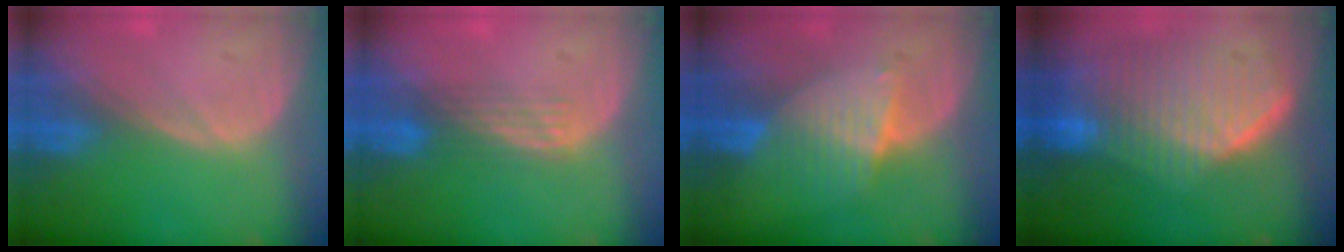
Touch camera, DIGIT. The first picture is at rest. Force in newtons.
{"total": 2.9, "press": 2.8, "slide": 1.0}
{"total": 6.6, "press": 5.9, "slide": 2.9}
{"total": 10.1, "press": 9.0, "slide": 4.6}